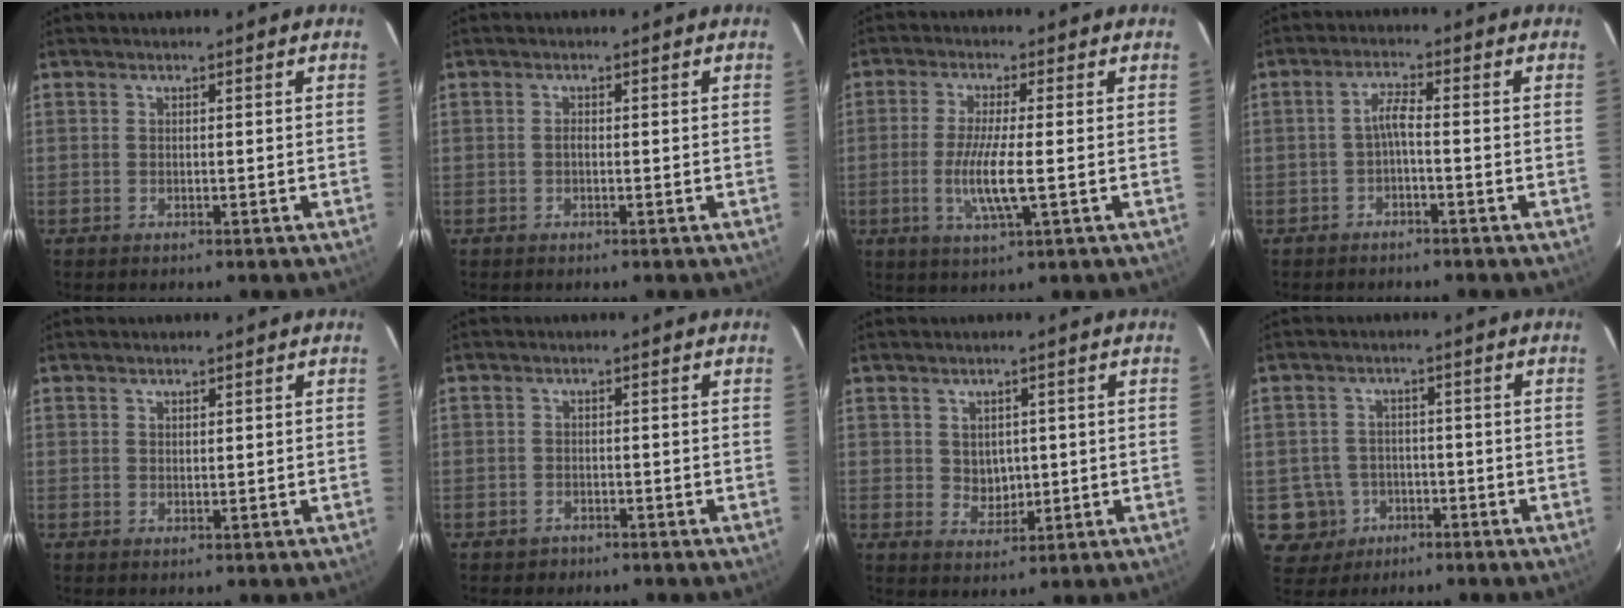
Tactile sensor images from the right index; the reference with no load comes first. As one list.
[{"total": 0.6, "force": [-0.3, 0.3, 0.4], "torque": [-0.006, 0.003, -0.008]}, {"total": 7.5, "force": [-1.4, 0.4, 7.4], "torque": [-0.145, -0.011, -0.029]}, {"total": 2.5, "force": [-1.1, 0.2, 2.3], "torque": [-0.049, 0.009, -0.021]}, {"total": 0.7, "force": [0.6, 0.4, 0.3], "torque": [-0.003, 0.001, 0.010]}, {"total": 2.3, "force": [-1.6, 1.7, 0.1], "torque": [-0.008, 0.004, -0.023]}, {"total": 3.8, "force": [0.7, 3.3, 1.8], "torque": [-0.027, 0.004, 0.020]}, {"total": 6.5, "force": [-2.4, 6.0, 0.4], "torque": [-0.029, 0.021, -0.031]}]